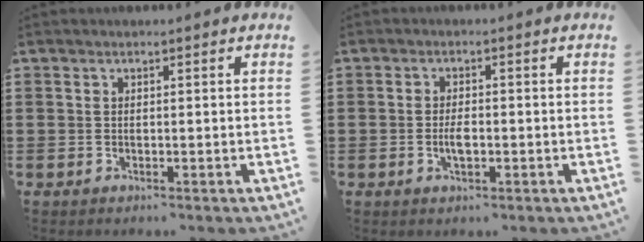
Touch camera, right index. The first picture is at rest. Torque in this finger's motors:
{"motor_torque": [0.86, 1.27, 0.44, 0.06]}